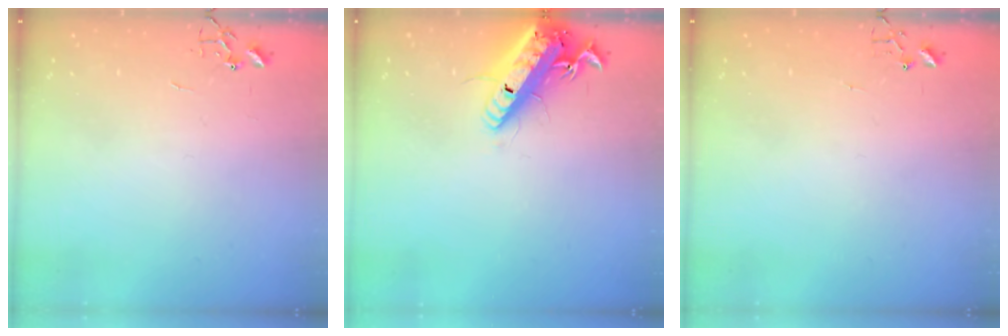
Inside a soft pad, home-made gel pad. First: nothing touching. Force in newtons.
{"total": 17.3, "press": 17.0, "slide": 3.4}
{"total": 3.6, "press": 3.6, "slide": 0.4}